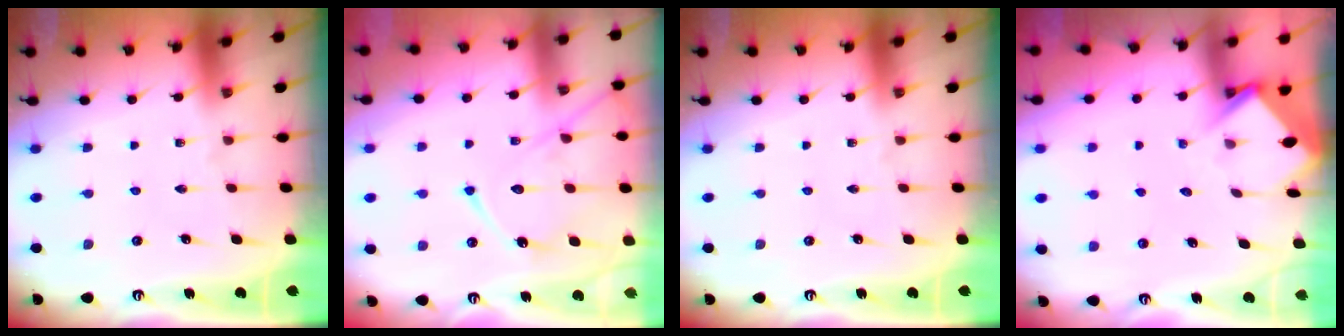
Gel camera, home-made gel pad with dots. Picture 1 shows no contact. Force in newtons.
{"total": 13.5, "press": 13.4, "slide": 1.3}
{"total": 0.0}
{"total": 3.5, "press": 3.5, "slide": 0.3}